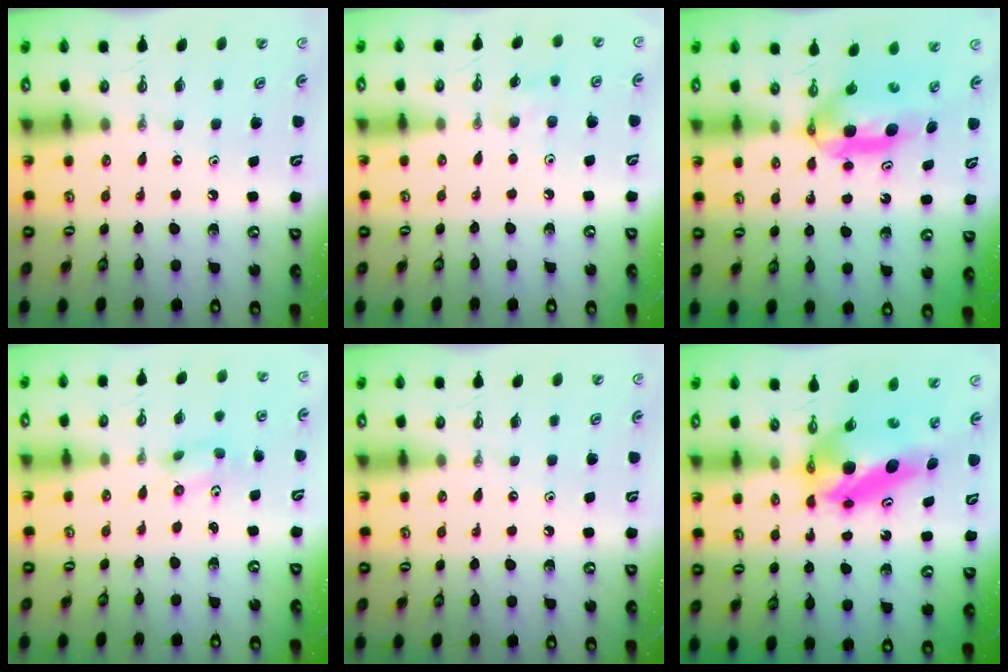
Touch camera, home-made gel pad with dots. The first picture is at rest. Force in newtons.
{"total": 6.7, "press": 6.4, "slide": 2.1}
{"total": 6.7, "press": 5.5, "slide": 3.8}
{"total": 3.8, "press": 3.5, "slide": 1.5}
{"total": 0.0}
{"total": 8.6, "press": 8.6, "slide": 0.7}